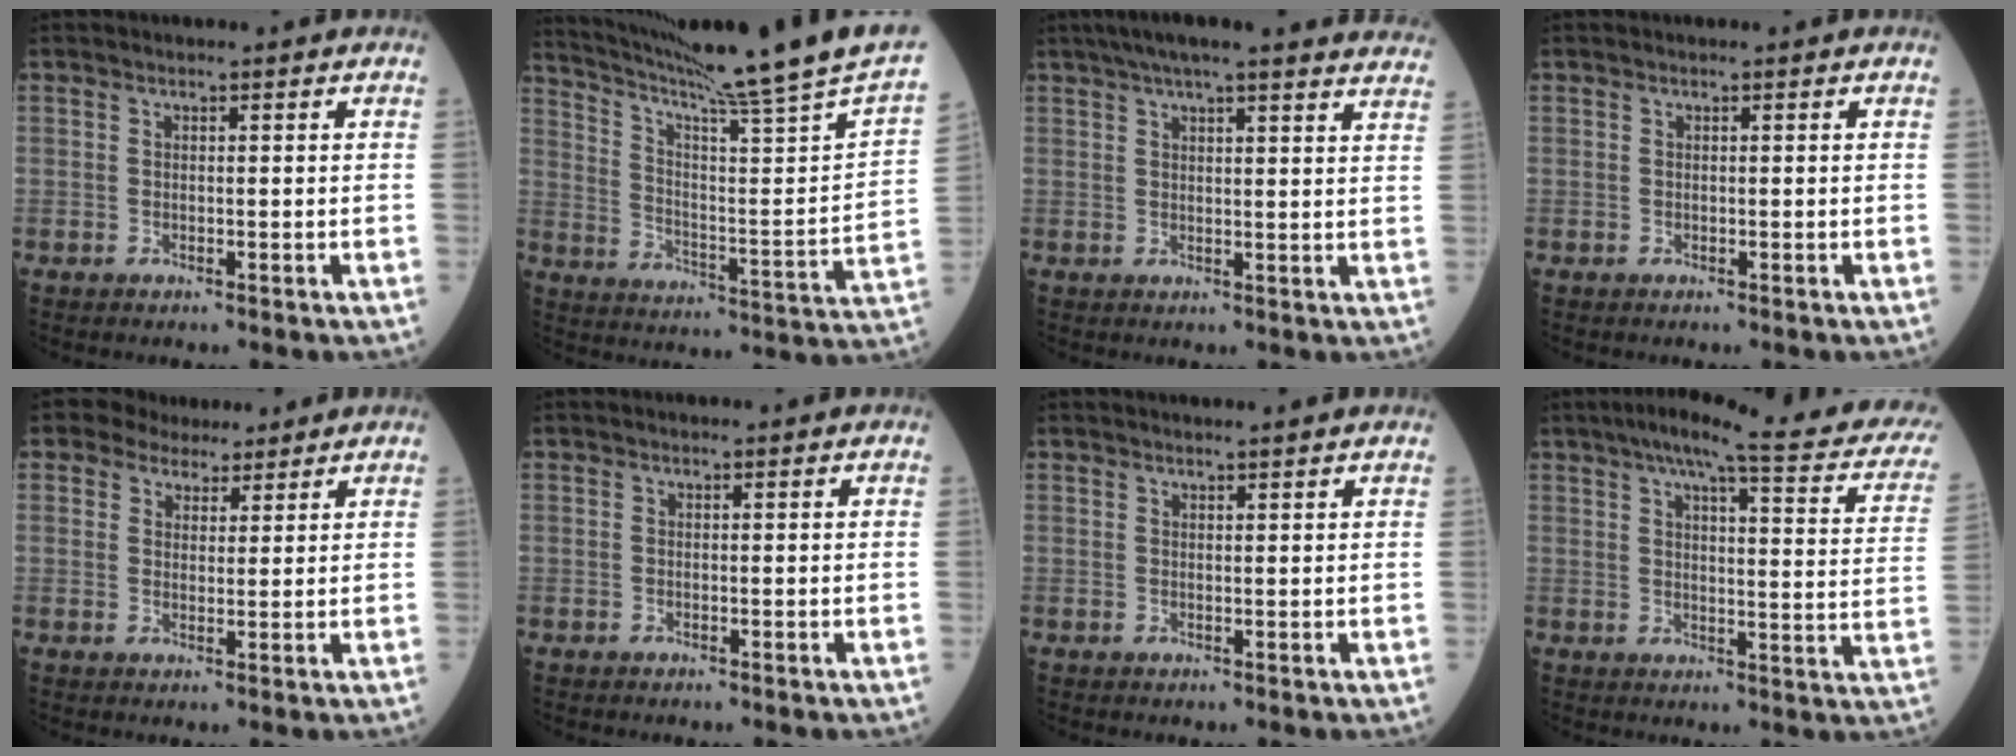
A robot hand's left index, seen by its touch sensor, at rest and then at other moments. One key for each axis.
{"total": 25.1, "fx": 21.1, "fy": -2.9, "fz": 13.4, "tx": -0.225, "ty": -0.076, "tz": 0.299}
{"total": 22.7, "fx": 20.2, "fy": 1.3, "fz": 10.2, "tx": -0.153, "ty": 0.009, "tz": 0.244}
{"total": 0.0}
{"total": 4.6, "fx": 3.7, "fy": 2.6, "fz": 0.8, "tx": -0.011, "ty": 0.017, "tz": 0.060}
{"total": 0.0}
{"total": 2.5, "fx": 2.3, "fy": -0.4, "fz": 0.8, "tx": -0.011, "ty": 0.007, "tz": 0.033}
{"total": 23.4, "fx": 19.0, "fy": 2.4, "fz": 13.5, "tx": -0.181, "ty": -0.009, "tz": 0.216}